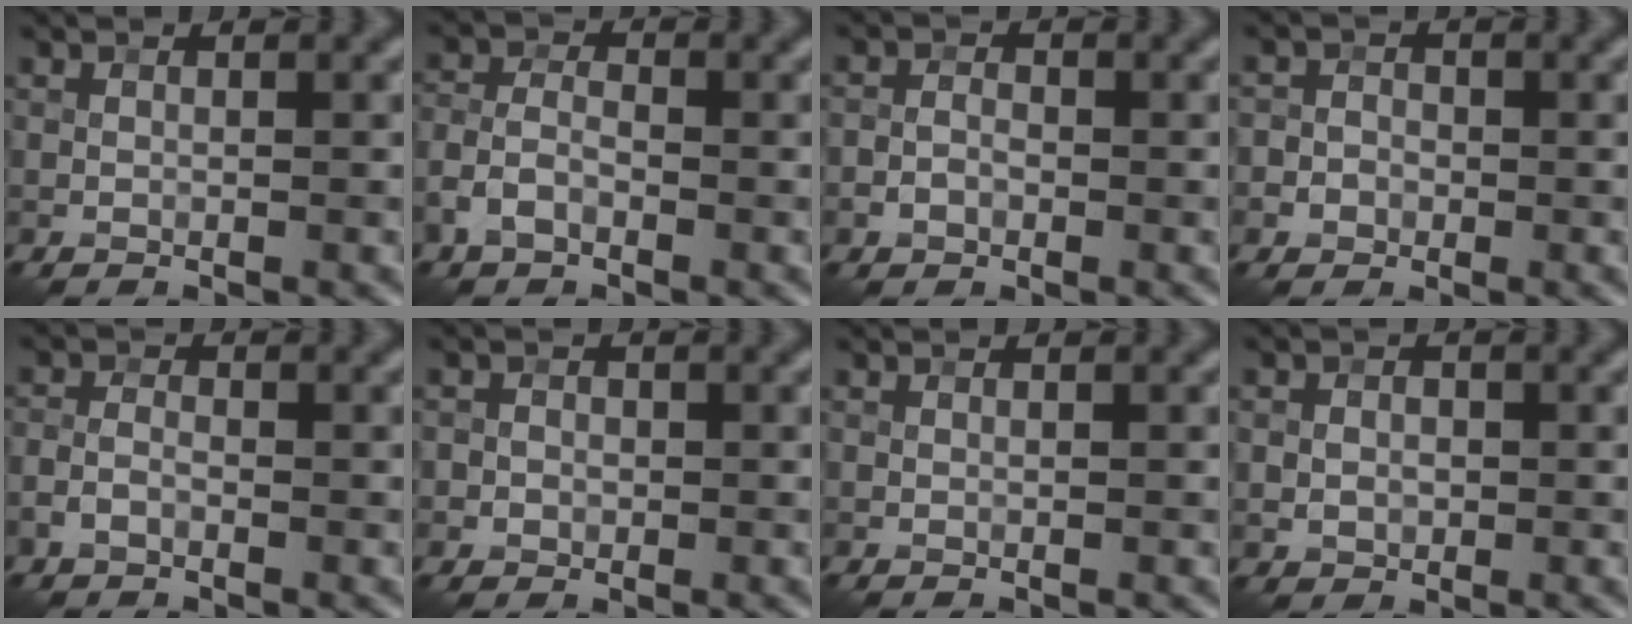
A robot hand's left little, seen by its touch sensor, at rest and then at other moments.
{"total": 2.8, "force": [-1.5, 1.7, 1.7], "torque": [-0.033, 0.007, -0.038]}
{"total": 1.5, "force": [-0.6, 1.1, 0.7], "torque": [-0.009, 0.003, -0.014]}
{"total": 2.3, "force": [-0.7, 2.1, 0.5], "torque": [0.013, 0.010, -0.025]}
{"total": 1.5, "force": [-0.8, 0.9, 0.9], "torque": [-0.018, 0.004, -0.020]}
{"total": 1.5, "force": [-0.1, 1.5, 0.4], "torque": [0.010, 0.001, -0.008]}
{"total": 0.0}
{"total": 2.1, "force": [0.1, 1.9, 0.9], "torque": [-0.008, 0.004, -0.003]}